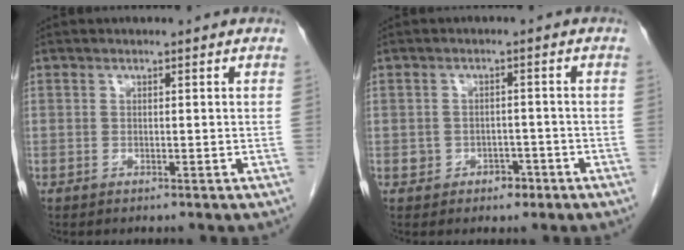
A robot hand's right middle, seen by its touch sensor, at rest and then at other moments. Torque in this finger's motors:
{"motor_torque": [-0.02, 0.07, 0.00, 0.00]}